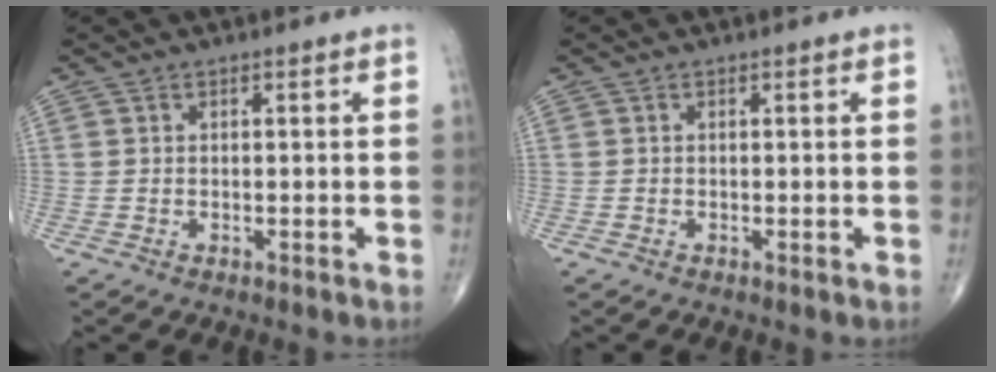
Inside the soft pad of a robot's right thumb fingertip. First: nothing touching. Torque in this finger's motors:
{"motor_torque": [-0.02, -0.01, -0.23, -0.12, 0.00]}